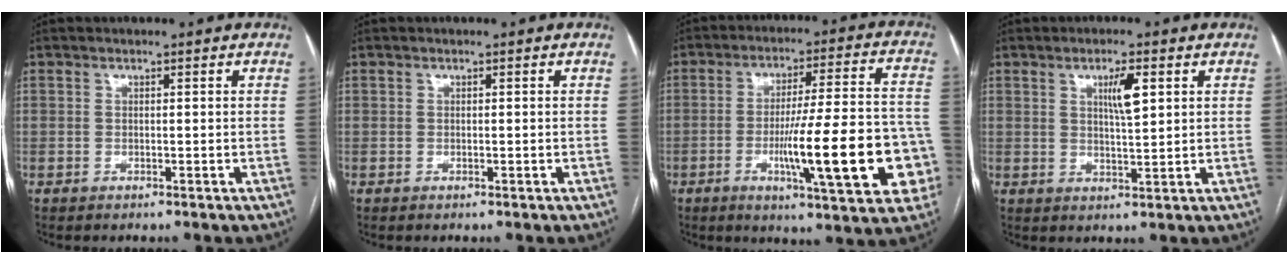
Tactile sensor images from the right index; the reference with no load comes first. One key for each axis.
{"total": 0.0}
{"total": 19.7, "fx": -5.6, "fy": 2.4, "fz": 18.7, "tx": -0.224, "ty": 0.013, "tz": -0.072}
{"total": 4.6, "fx": 1.8, "fy": 0.7, "fz": 4.2, "tx": -0.073, "ty": 0.000, "tz": 0.031}